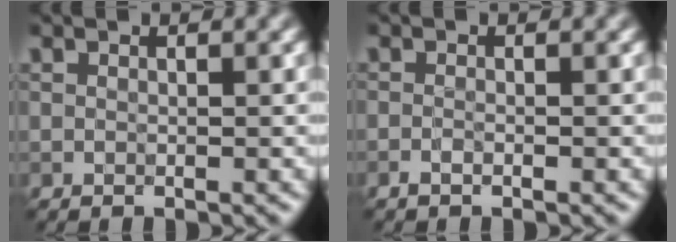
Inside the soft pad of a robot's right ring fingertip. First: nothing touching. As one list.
[{"total": 0.7, "force": [-0.5, 0.2, 0.5], "torque": [-0.010, -0.001, -0.009]}]